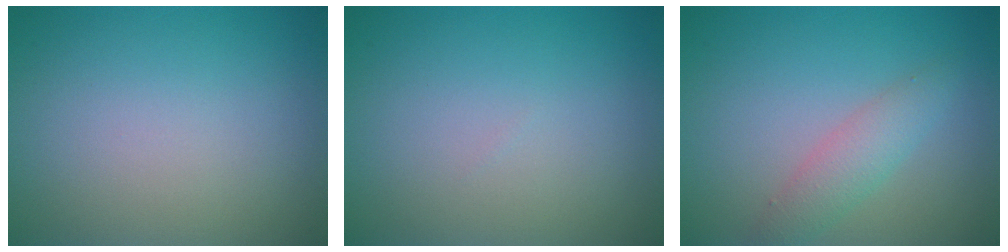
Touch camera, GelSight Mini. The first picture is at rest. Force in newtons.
{"total": 0.0}
{"total": 2.5, "press": 2.5, "slide": 0.1}